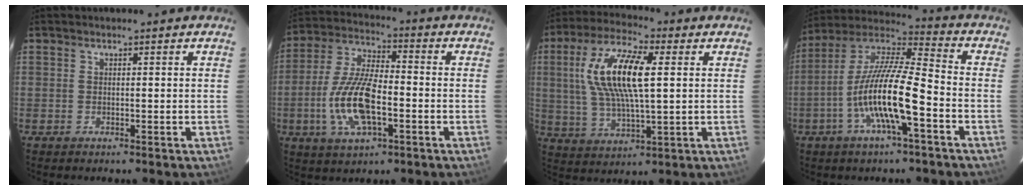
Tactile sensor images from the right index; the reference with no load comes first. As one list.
[{"total": 14.0, "force": [-3.9, 5.4, 12.3], "torque": [-0.261, -0.002, -0.074]}, {"total": 15.1, "force": [3.0, 4.9, 13.9], "torque": [-0.273, 0.013, 0.057]}, {"total": 15.2, "force": [-5.4, 2.3, 14.0], "torque": [-0.271, -0.002, -0.111]}]